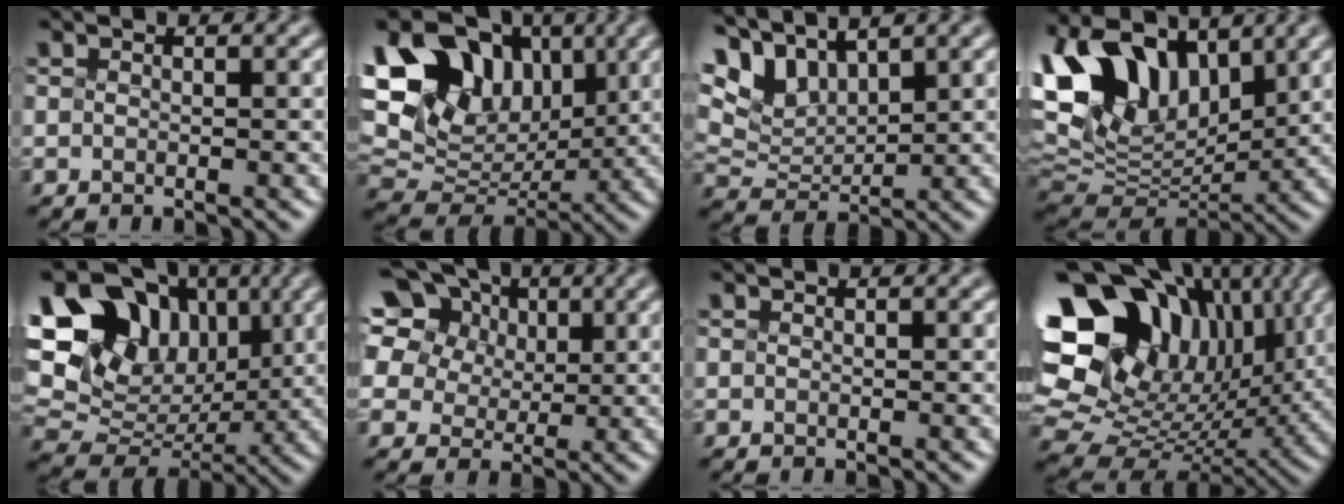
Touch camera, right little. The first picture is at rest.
{"total": 13.6, "force": [4.9, 9.9, 7.9], "torque": [-0.160, 0.047, 0.099]}
{"total": 5.8, "force": [4.2, 2.5, 3.1], "torque": [-0.076, 0.015, 0.092]}
{"total": 13.4, "force": [6.0, 8.4, 8.6], "torque": [-0.199, 0.021, 0.119]}
{"total": 15.3, "force": [5.8, 11.5, 8.3], "torque": [-0.163, 0.052, 0.121]}
{"total": 16.4, "force": [9.3, 10.9, 7.9], "torque": [-0.191, 0.074, 0.163]}
{"total": 0.0}
{"total": 17.5, "force": [6.1, 12.6, 10.5], "torque": [-0.206, 0.027, 0.135]}